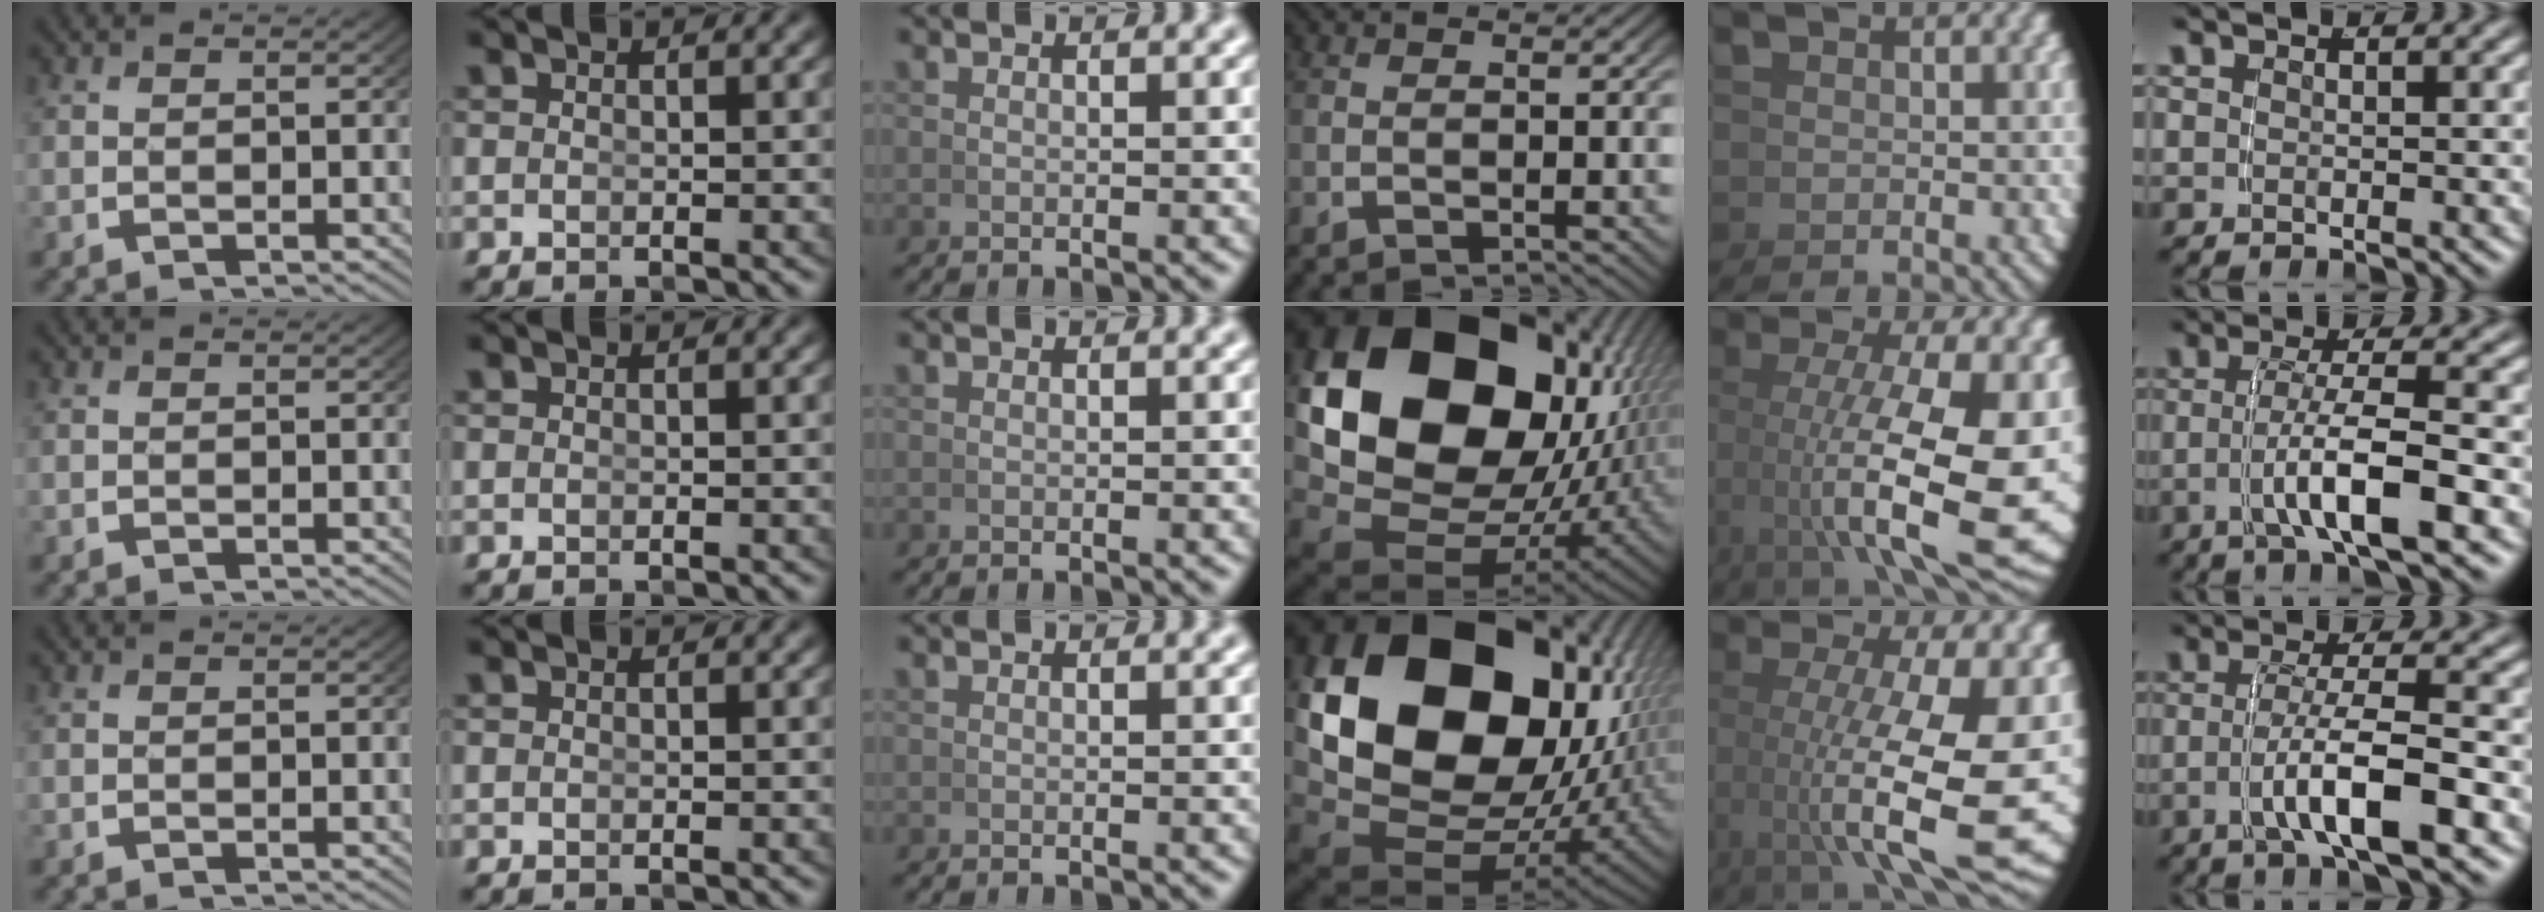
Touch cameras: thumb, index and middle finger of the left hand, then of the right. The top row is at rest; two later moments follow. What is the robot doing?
{"motion": "grasp_and_lifting", "object": "photo album"}